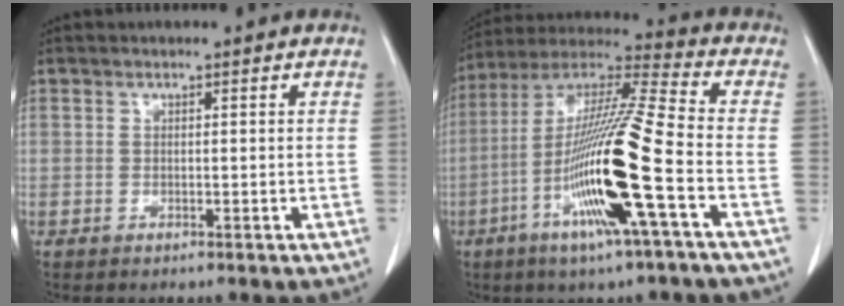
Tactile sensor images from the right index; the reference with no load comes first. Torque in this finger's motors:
{"motor_torque": [2.14, 0.00, 0.59, 0.17]}